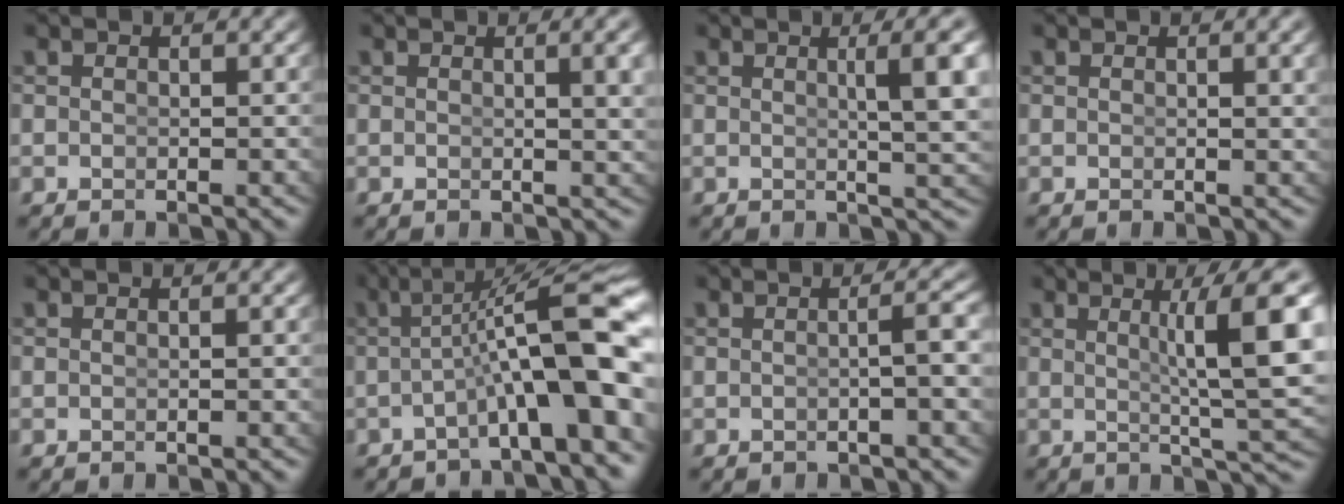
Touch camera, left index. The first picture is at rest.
{"total": 2.4, "force": [0.9, -0.1, 2.3], "torque": [-0.019, -0.002, 0.014]}
{"total": 5.0, "force": [1.2, 0.4, 4.9], "torque": [-0.059, -0.001, 0.023]}
{"total": 1.3, "force": [0.6, -0.2, 1.2], "torque": [-0.010, -0.001, 0.009]}
{"total": 0.0}
{"total": 8.3, "force": [-1.2, 1.5, 8.1], "torque": [-0.116, 0.009, -0.012]}
{"total": 1.9, "force": [-0.4, -0.6, 1.8], "torque": [-0.023, 0.005, -0.004]}
{"total": 7.5, "force": [1.3, 1.1, 7.4], "torque": [-0.092, 0.000, 0.023]}